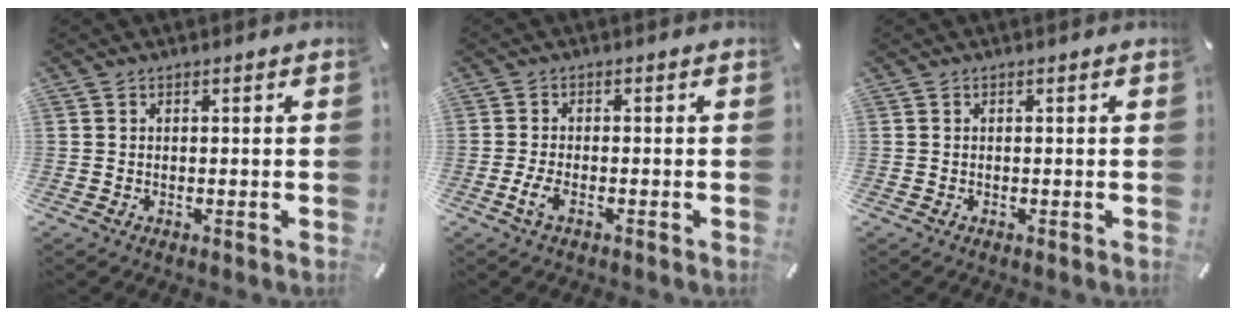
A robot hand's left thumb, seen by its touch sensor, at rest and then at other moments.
{"total": 3.3, "force": [-1.7, 1.1, 2.7], "torque": [-0.062, -0.001, -0.034]}
{"total": 0.0}